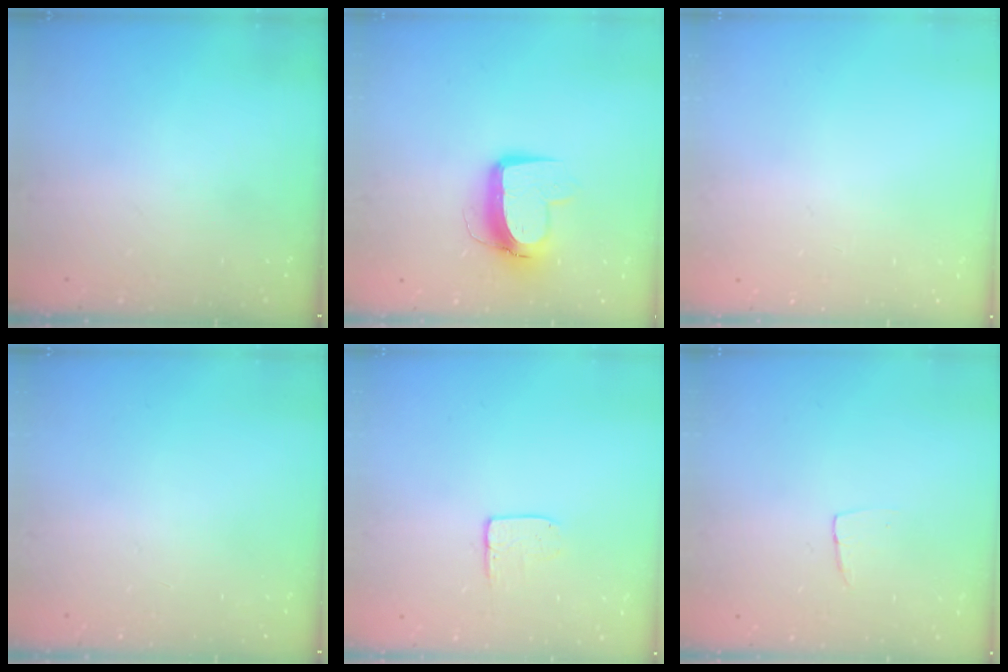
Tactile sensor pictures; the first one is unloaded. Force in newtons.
{"total": 10.9, "press": 10.9, "slide": 1.2}
{"total": 0.0}
{"total": 0.0}
{"total": 6.8, "press": 6.8, "slide": 0.5}
{"total": 3.3, "press": 3.3, "slide": 0.2}